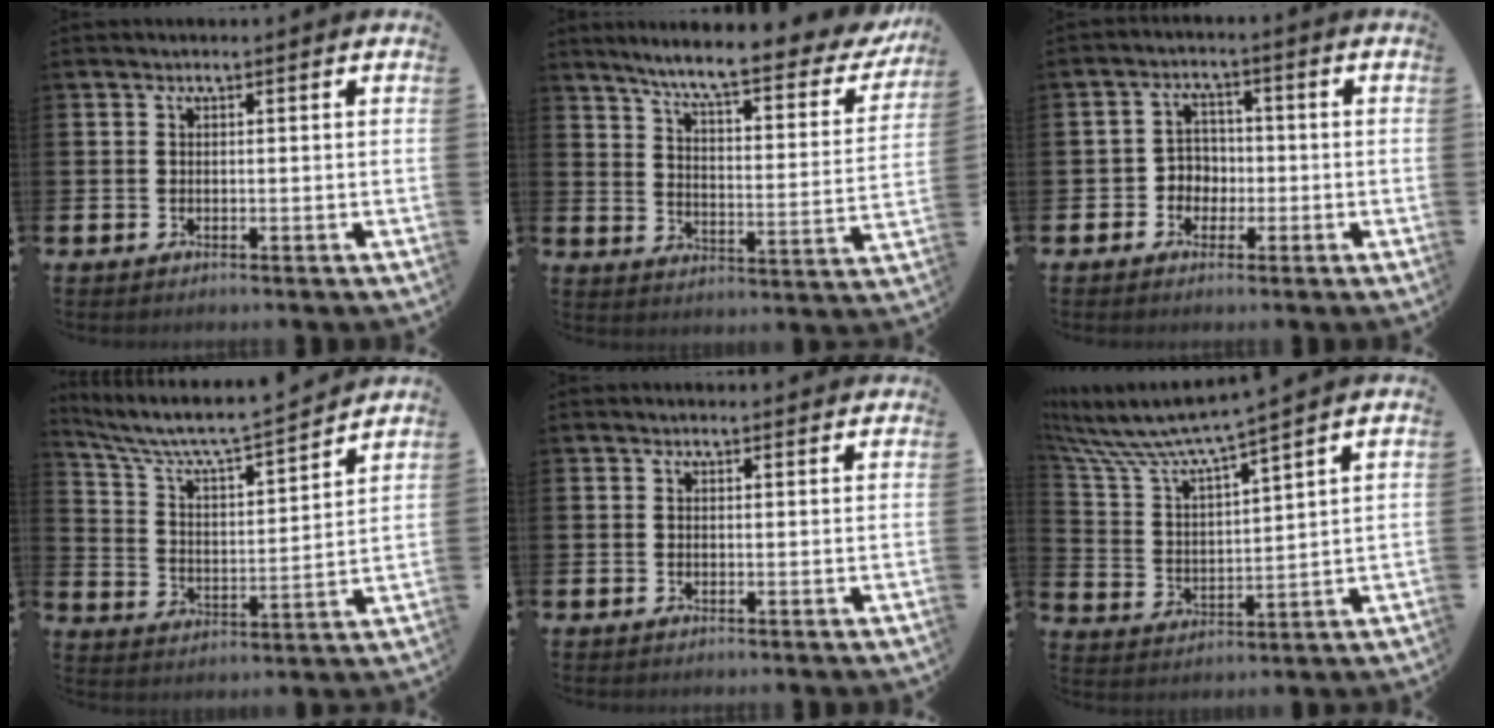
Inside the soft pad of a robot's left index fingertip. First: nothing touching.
{"total": 7.8, "force": [6.7, 0.9, 3.9], "torque": [-0.090, -0.054, 0.104]}
{"total": 3.4, "force": [-1.1, 3.1, 0.8], "torque": [-0.021, 0.001, -0.031]}
{"total": 7.2, "force": [6.6, 0.9, 2.6], "torque": [-0.083, -0.053, 0.108]}
{"total": 1.0, "force": [0.9, 0.1, 0.2], "torque": [0.008, -0.002, 0.015]}
{"total": 7.3, "force": [6.8, 0.5, 2.6], "torque": [-0.085, -0.050, 0.112]}